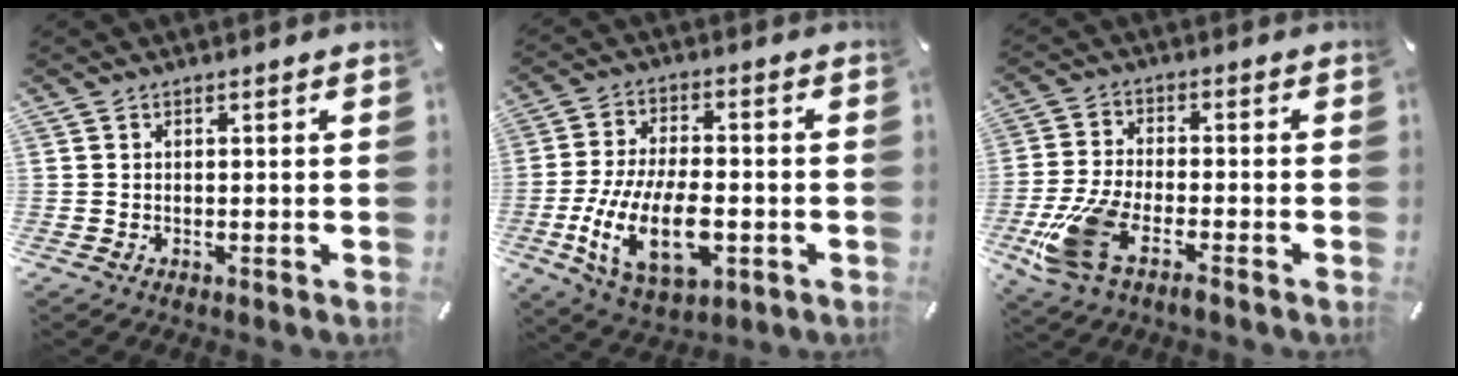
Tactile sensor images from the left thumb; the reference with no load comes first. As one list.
[{"total": 17.2, "force": [-5.1, 9.3, 13.5], "torque": [-0.268, 0.004, -0.085]}, {"total": 12.2, "force": [-6.3, 4.9, 9.2], "torque": [-0.197, 0.010, -0.113]}]